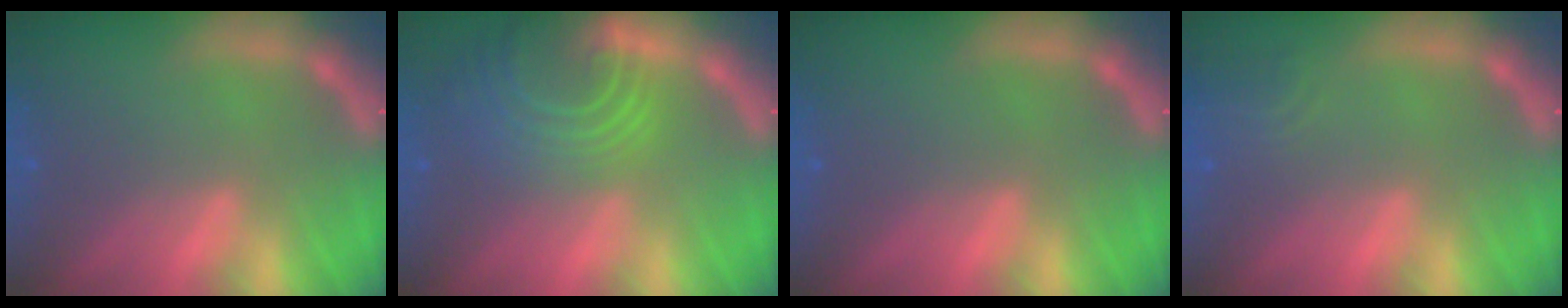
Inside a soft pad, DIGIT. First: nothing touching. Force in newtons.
{"total": 9.0}
{"total": 0.0}
{"total": 2.4}